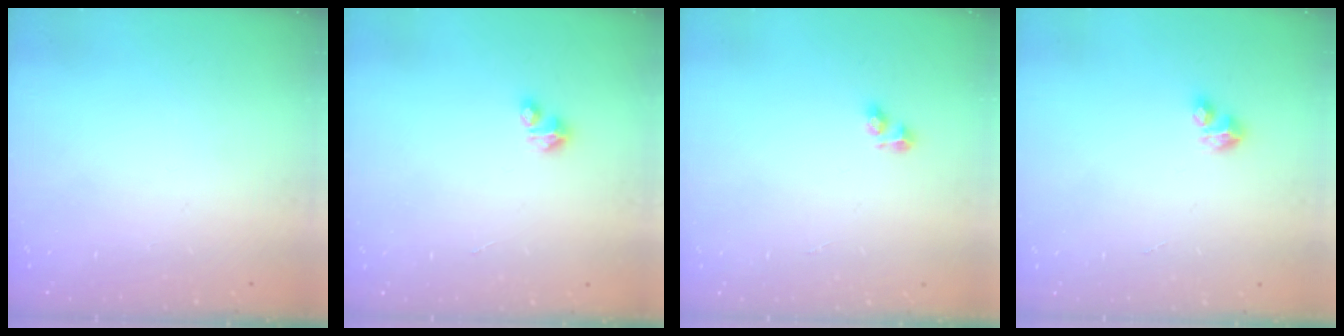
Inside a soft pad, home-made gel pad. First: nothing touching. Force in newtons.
{"total": 3.3, "press": 3.3, "slide": 0.2}
{"total": 2.5, "press": 2.5, "slide": 0.2}
{"total": 2.8, "press": 2.8, "slide": 0.2}